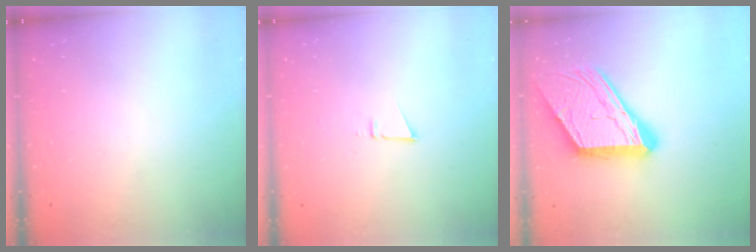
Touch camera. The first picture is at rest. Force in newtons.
{"total": 3.0, "press": 2.9, "slide": 0.8}
{"total": 18.5, "press": 18.4, "slide": 1.9}